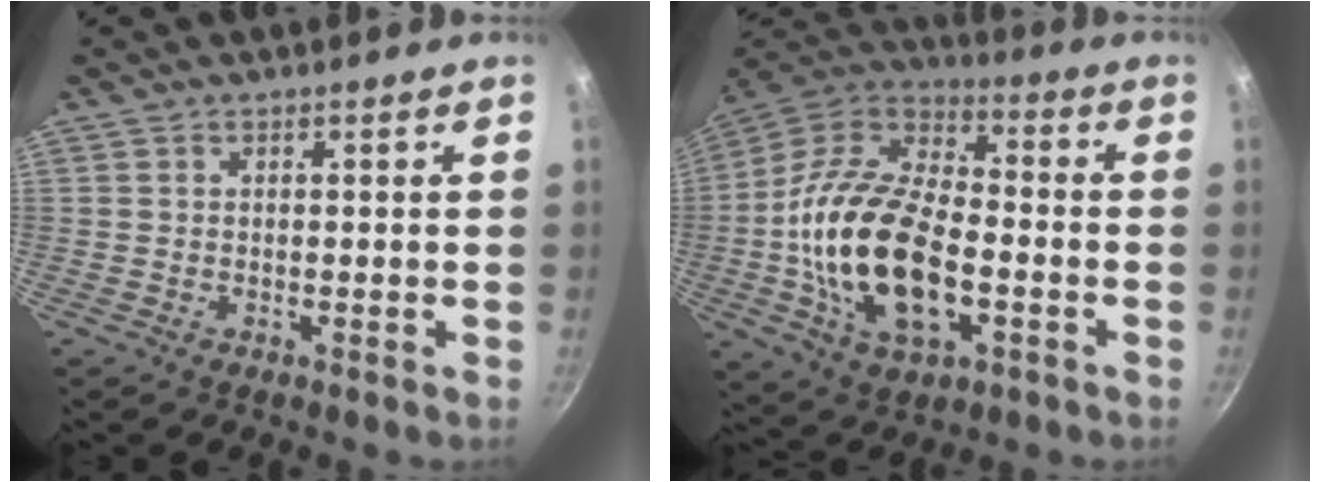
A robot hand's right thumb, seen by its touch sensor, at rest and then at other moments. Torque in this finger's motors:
{"motor_torque": [-0.12, 1.94, 2.03, -0.73, 0.26]}